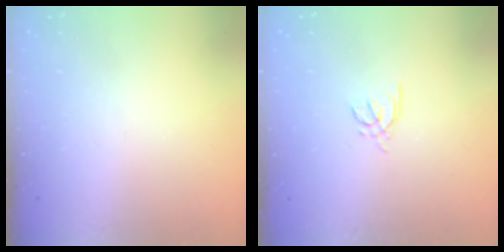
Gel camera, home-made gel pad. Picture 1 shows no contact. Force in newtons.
{"total": 2.8, "press": 2.7, "slide": 0.8}